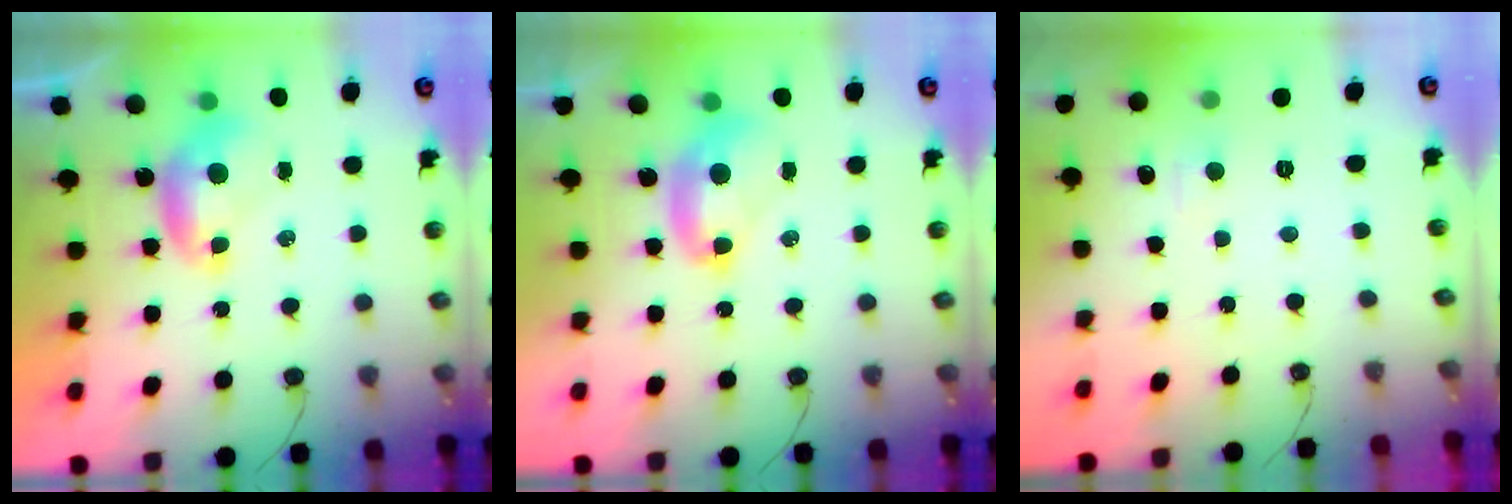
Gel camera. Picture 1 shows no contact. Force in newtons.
{"total": 2.8, "press": 2.8, "slide": 0.1}
{"total": 1.6, "press": 1.6, "slide": 0.4}